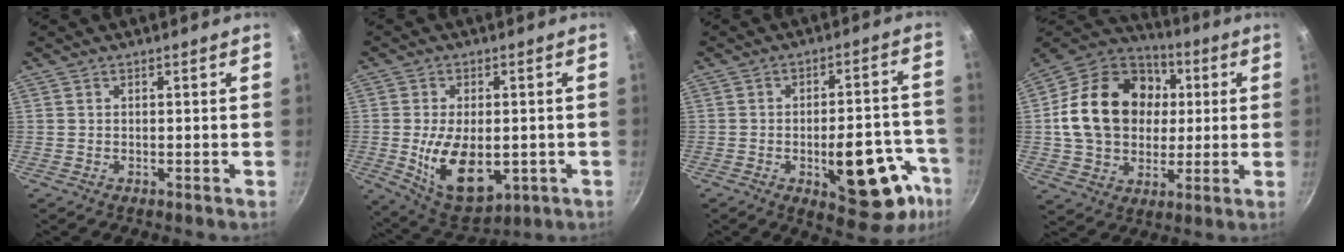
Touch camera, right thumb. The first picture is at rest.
{"total": 14.5, "force": [-2.4, 8.4, 11.5], "torque": [-0.175, -0.007, -0.020]}
{"total": 18.1, "force": [-6.9, 8.1, 14.6], "torque": [-0.128, 0.032, -0.084]}
{"total": 22.6, "force": [2.7, 17.6, 13.9], "torque": [-0.218, 0.025, 0.045]}